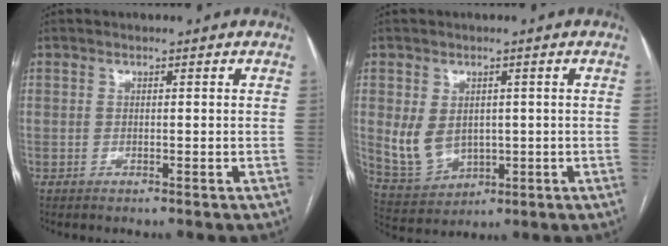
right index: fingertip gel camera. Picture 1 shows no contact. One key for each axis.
{"total": 7.2, "fx": 0.2, "fy": 5.6, "fz": 4.4, "tx": -0.093, "ty": 0.004, "tz": 0.030}